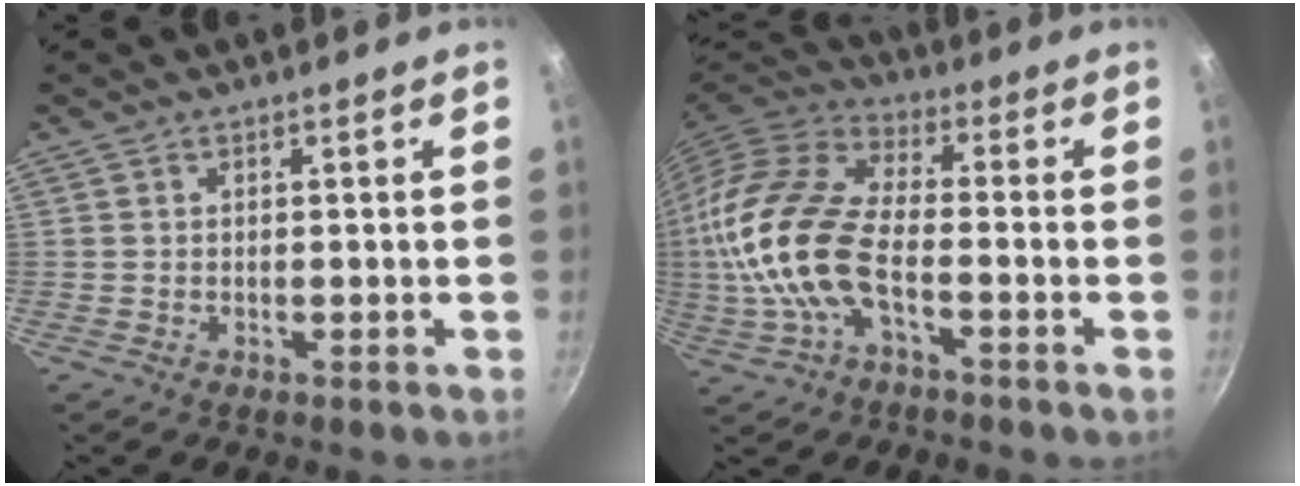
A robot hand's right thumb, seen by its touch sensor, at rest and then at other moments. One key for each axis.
{"total": 17.1, "fx": -3.3, "fy": 8.1, "fz": 14.6, "tx": -0.294, "ty": 0.028, "tz": -0.077}